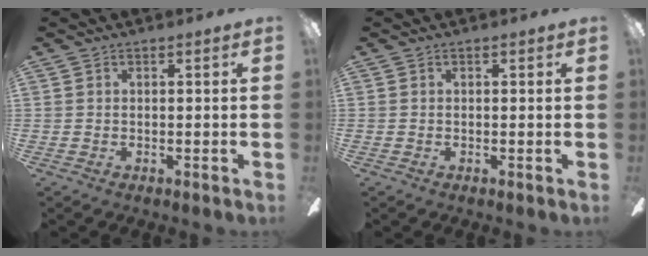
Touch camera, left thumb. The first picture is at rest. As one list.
[{"total": 0.0}]